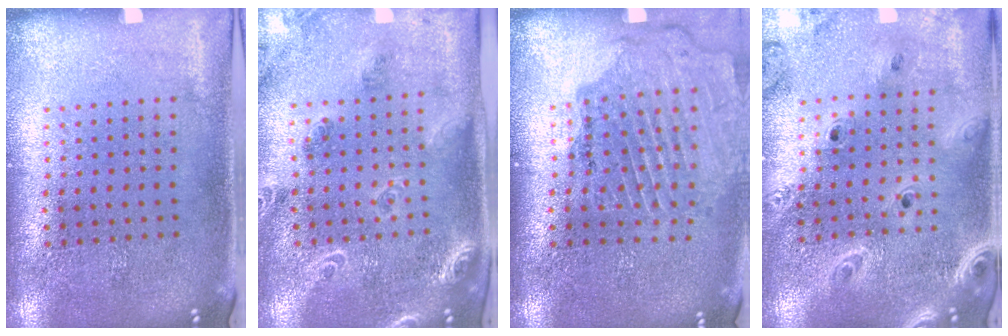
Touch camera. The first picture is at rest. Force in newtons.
{"total": 1.8, "press": 1.7, "slide": 0.4}
{"total": 1.7, "press": 1.7, "slide": 0.1}
{"total": 2.5, "press": 2.2, "slide": 1.2}